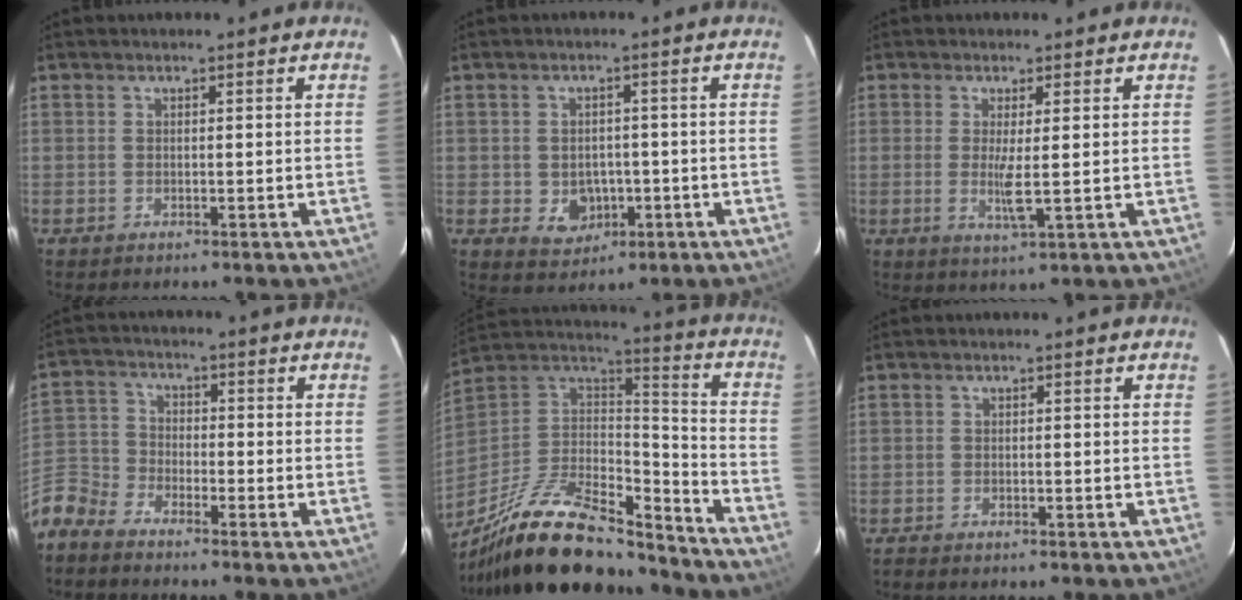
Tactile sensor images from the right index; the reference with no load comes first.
{"total": 5.4, "force": [-1.3, 4.7, 2.3], "torque": [-0.051, 0.006, -0.003]}
{"total": 4.5, "force": [0.3, 0.0, 4.5], "torque": [-0.079, -0.013, 0.004]}
{"total": 7.8, "force": [-6.1, 4.2, 2.3], "torque": [-0.059, 0.010, -0.142]}
{"total": 27.6, "force": [-20.4, 10.2, 15.6], "torque": [-0.296, -0.004, -0.328]}
{"total": 1.3, "force": [-1.2, 0.3, 0.3], "torque": [-0.016, -0.002, -0.020]}